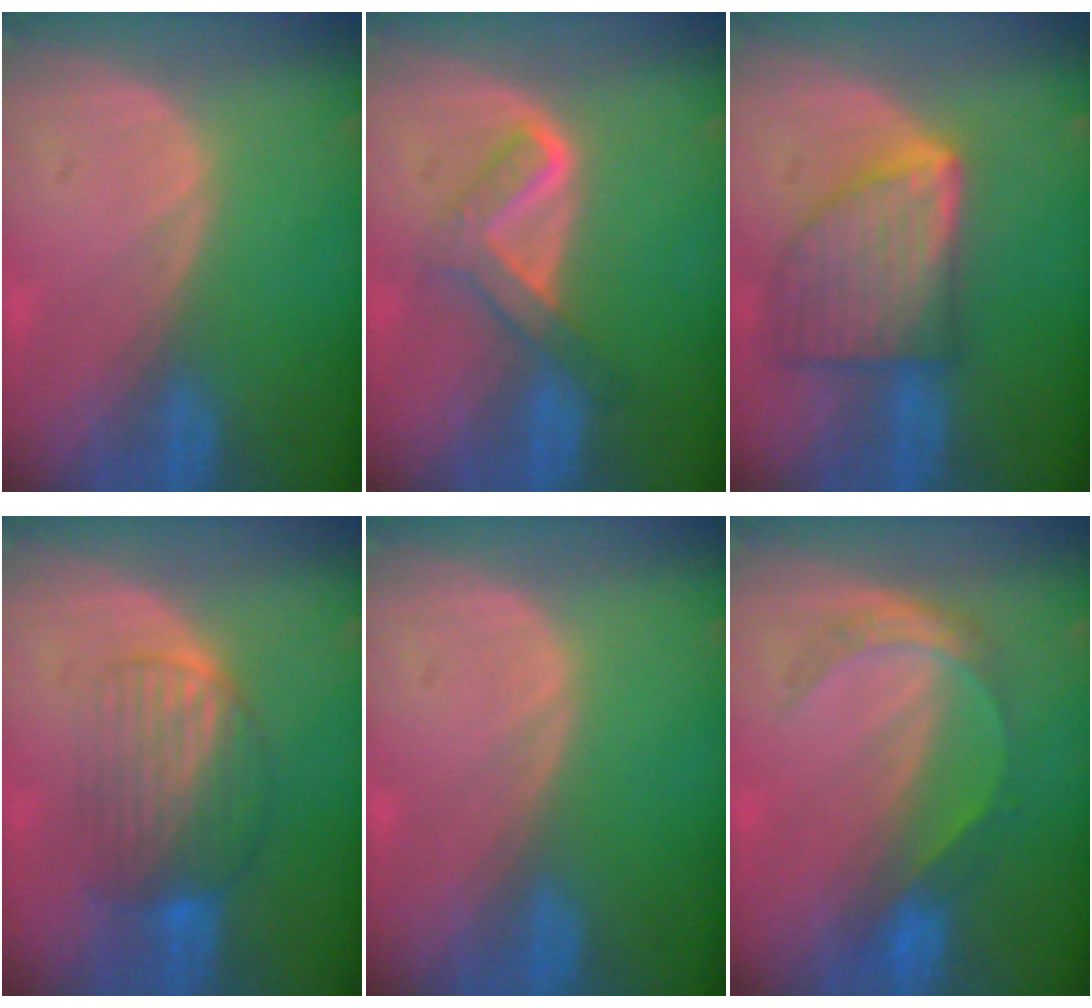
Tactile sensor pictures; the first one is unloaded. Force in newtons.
{"total": 5.1, "press": 5.1, "slide": 0.8}
{"total": 9.0, "press": 9.0, "slide": 0.6}
{"total": 7.1, "press": 6.6, "slide": 2.7}
{"total": 0.0}
{"total": 4.7, "press": 4.7, "slide": 0.7}